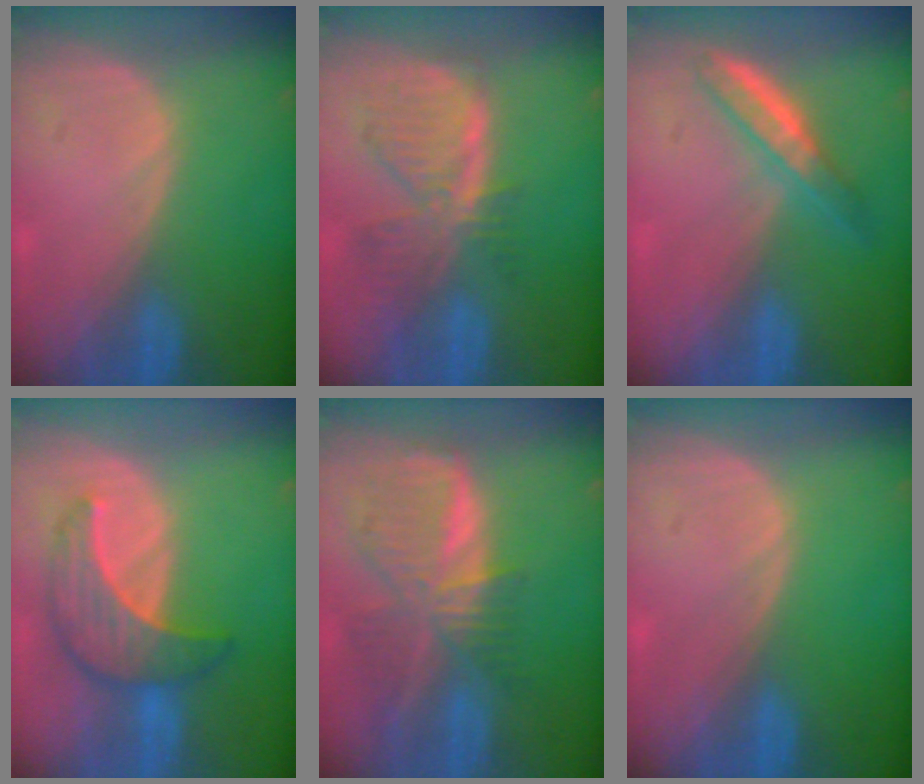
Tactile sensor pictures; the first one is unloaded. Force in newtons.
{"total": 8.0, "press": 7.1, "slide": 3.8}
{"total": 4.9, "press": 4.5, "slide": 1.9}
{"total": 7.3, "press": 7.3, "slide": 0.2}
{"total": 9.2, "press": 8.0, "slide": 4.5}
{"total": 0.0}